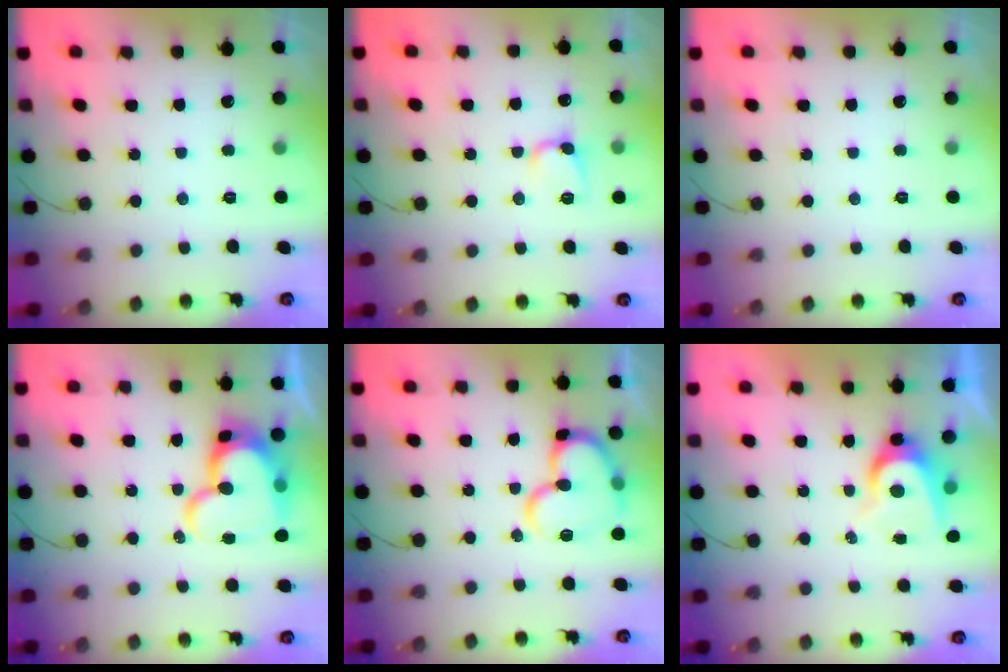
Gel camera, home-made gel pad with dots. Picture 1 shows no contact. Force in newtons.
{"total": 6.2, "press": 6.2, "slide": 0.9}
{"total": 0.0}
{"total": 18.8, "press": 18.7, "slide": 1.5}
{"total": 16.6, "press": 16.5, "slide": 1.9}
{"total": 6.7, "press": 6.7, "slide": 0.3}